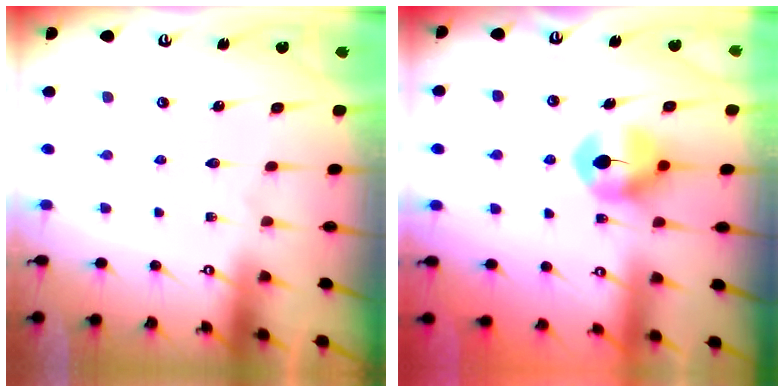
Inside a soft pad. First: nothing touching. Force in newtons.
{"total": 8.8, "press": 8.8, "slide": 0.5}